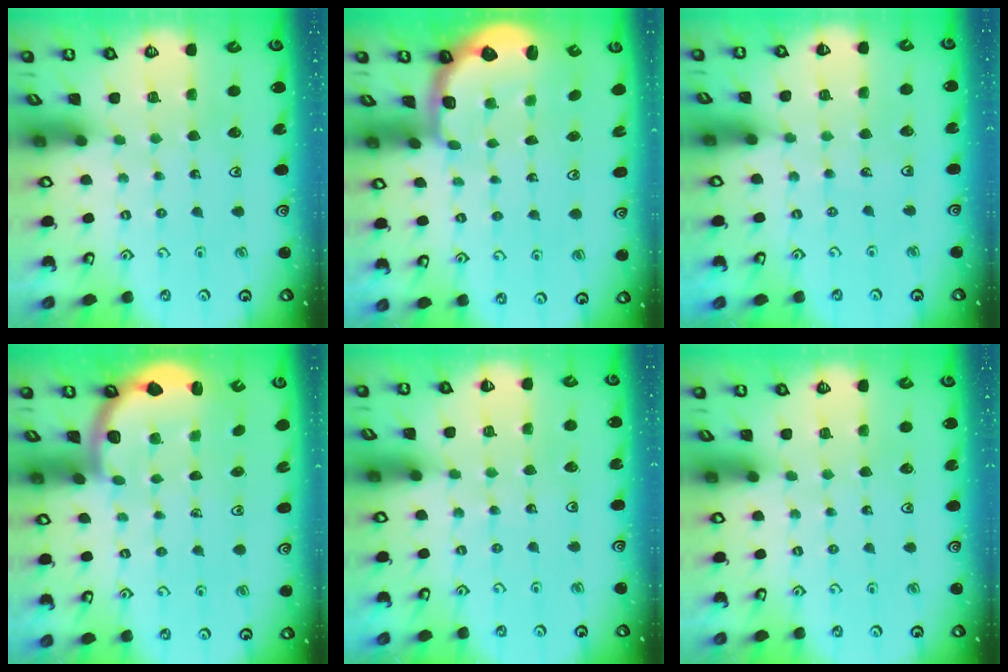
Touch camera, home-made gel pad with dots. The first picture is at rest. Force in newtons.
{"total": 2.6, "press": 2.0, "slide": 1.7}
{"total": 3.9, "press": 3.5, "slide": 1.8}
{"total": 2.6, "press": 2.5, "slide": 0.6}
{"total": 3.0, "press": 3.0, "slide": 0.2}
{"total": 0.0}